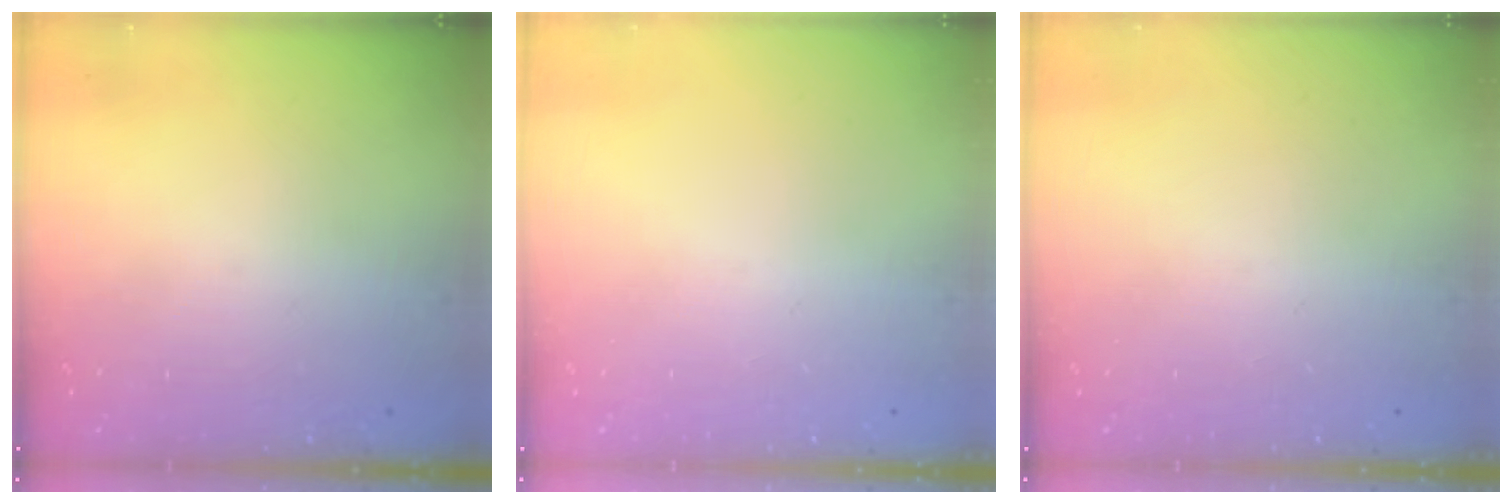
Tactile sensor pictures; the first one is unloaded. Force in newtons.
{"total": 0.0}
{"total": 0.0}